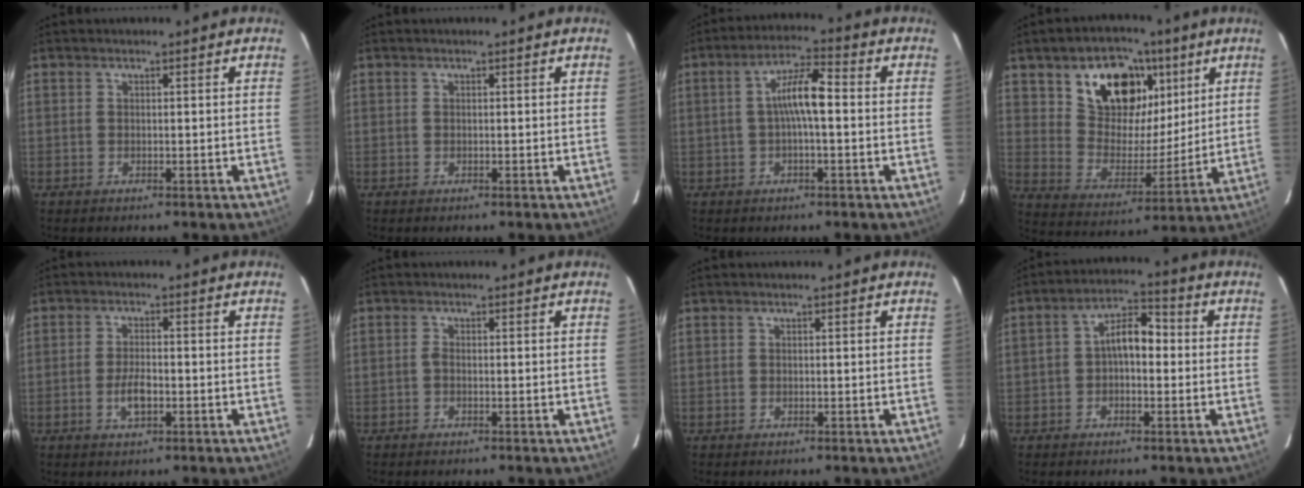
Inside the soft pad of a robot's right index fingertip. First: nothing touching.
{"total": 0.0}
{"total": 7.0, "force": [-0.1, 1.5, 6.9], "torque": [-0.129, 0.015, -0.003]}
{"total": 16.6, "force": [8.5, 10.9, 9.2], "torque": [-0.169, 0.025, 0.160]}
{"total": 4.3, "force": [-1.5, 1.7, 3.6], "torque": [-0.073, -0.001, -0.026]}
{"total": 0.7, "force": [-0.3, 0.3, 0.6], "torque": [-0.011, 0.003, -0.008]}
{"total": 0.0}
{"total": 6.6, "force": [-0.4, 3.8, 5.3], "torque": [-0.092, 0.026, -0.006]}